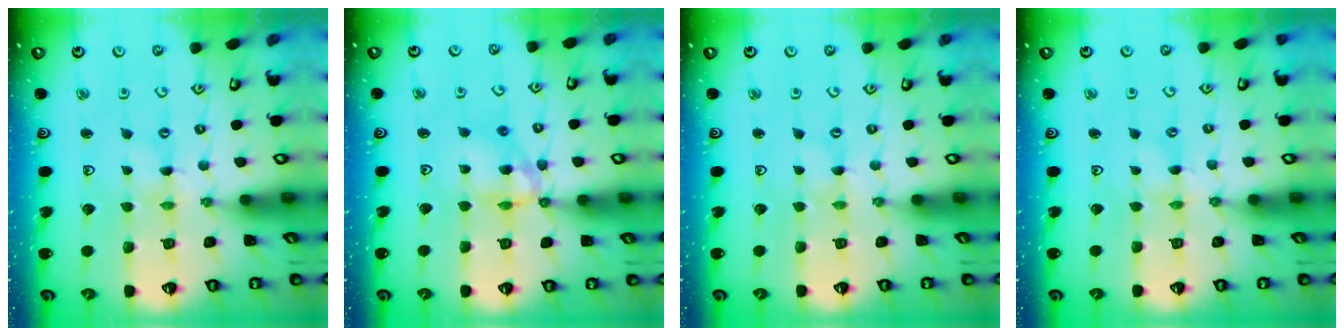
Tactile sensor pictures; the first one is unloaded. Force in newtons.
{"total": 11.6, "press": 11.5, "slide": 1.4}
{"total": 0.0}
{"total": 0.0}